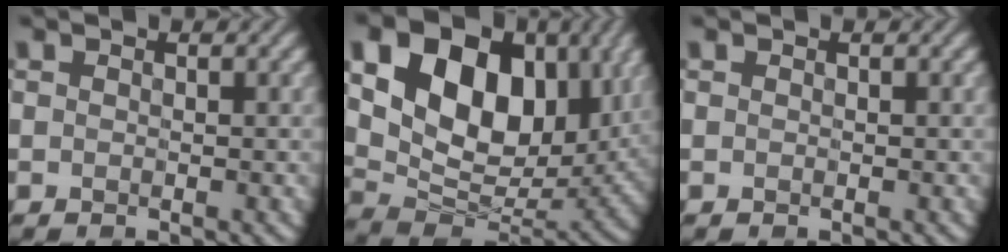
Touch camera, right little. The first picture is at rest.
{"total": 15.6, "force": [5.1, 10.4, 10.5], "torque": [-0.190, 0.017, 0.092]}
{"total": 0.0}